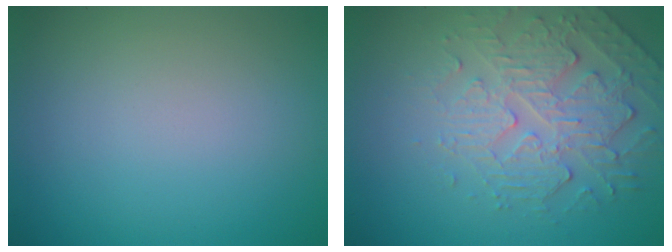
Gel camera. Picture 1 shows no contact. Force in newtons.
{"total": 4.9, "press": 3.7, "slide": 3.2}